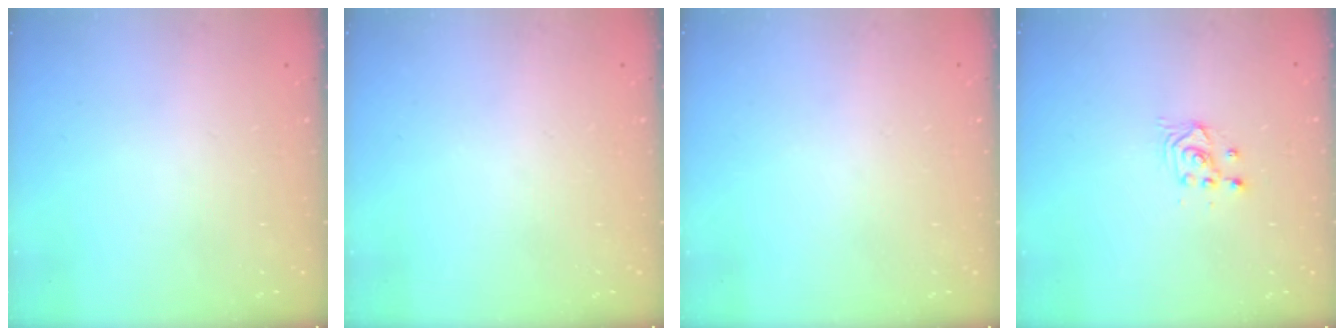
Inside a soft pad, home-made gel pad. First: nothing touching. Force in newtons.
{"total": 0.0}
{"total": 0.0}
{"total": 2.5, "press": 2.5, "slide": 0.1}